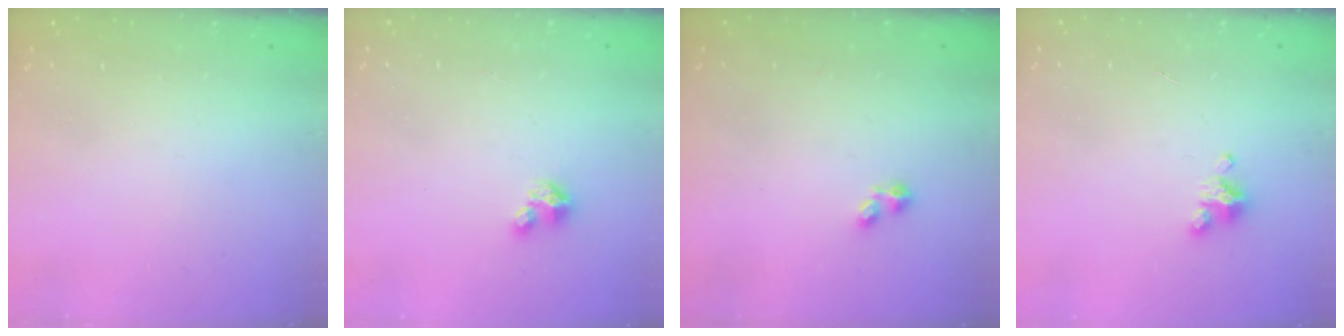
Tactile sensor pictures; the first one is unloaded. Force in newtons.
{"total": 2.5, "press": 2.5, "slide": 0.3}
{"total": 1.0, "press": 0.9, "slide": 0.4}
{"total": 3.3, "press": 3.3, "slide": 0.3}